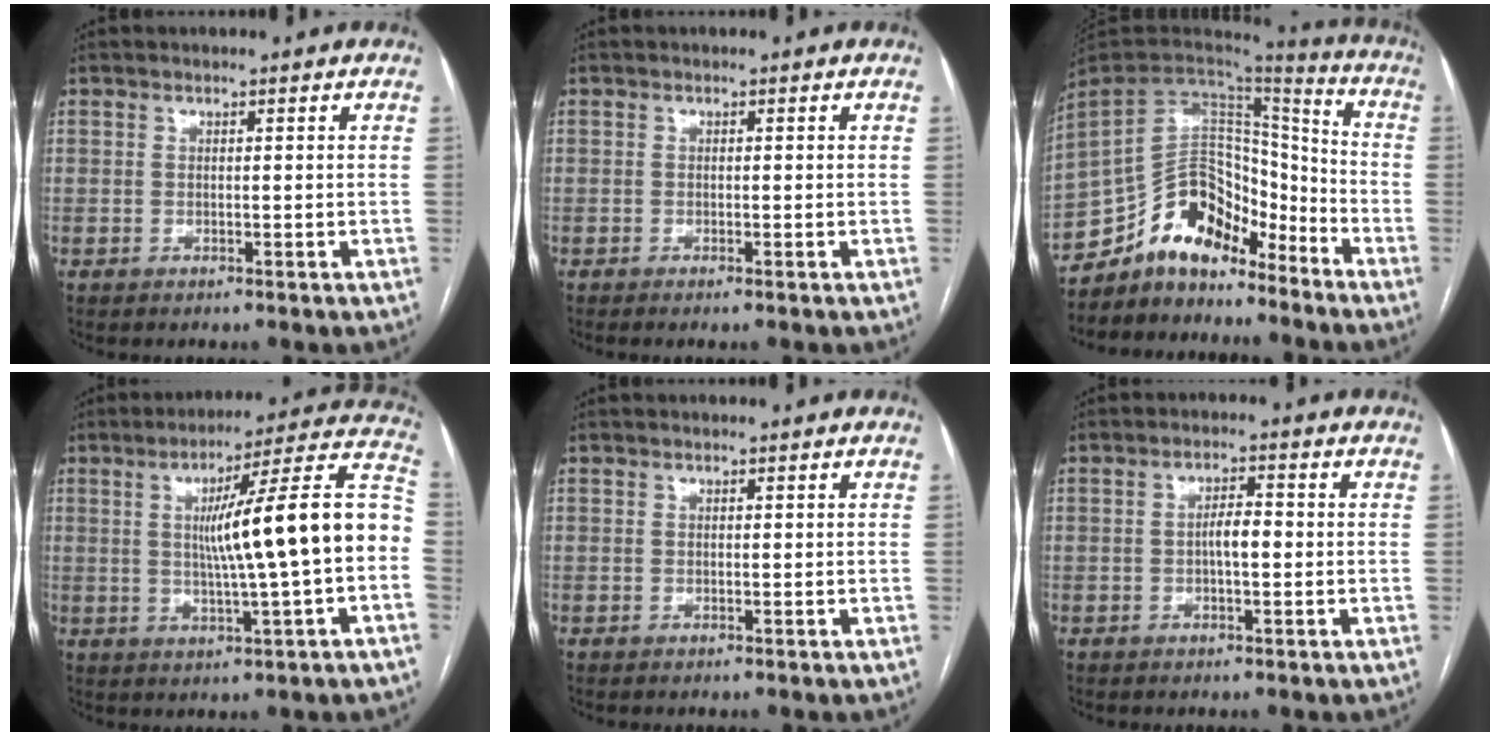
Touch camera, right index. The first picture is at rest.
{"total": 0.6, "force": [-0.4, -0.1, 0.5], "torque": [-0.010, 0.000, -0.008]}
{"total": 14.9, "force": [-11.9, 6.7, 6.0], "torque": [-0.098, 0.048, -0.213]}
{"total": 17.3, "force": [-0.1, 0.1, 17.3], "torque": [-0.248, 0.027, -0.004]}
{"total": 0.0}
{"total": 3.3, "force": [-0.3, 0.9, 3.1], "torque": [-0.054, 0.007, -0.005]}